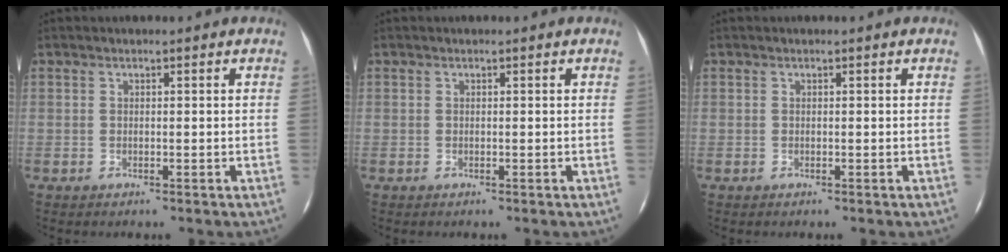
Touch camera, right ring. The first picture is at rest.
{"total": 0.0}
{"total": 0.0}